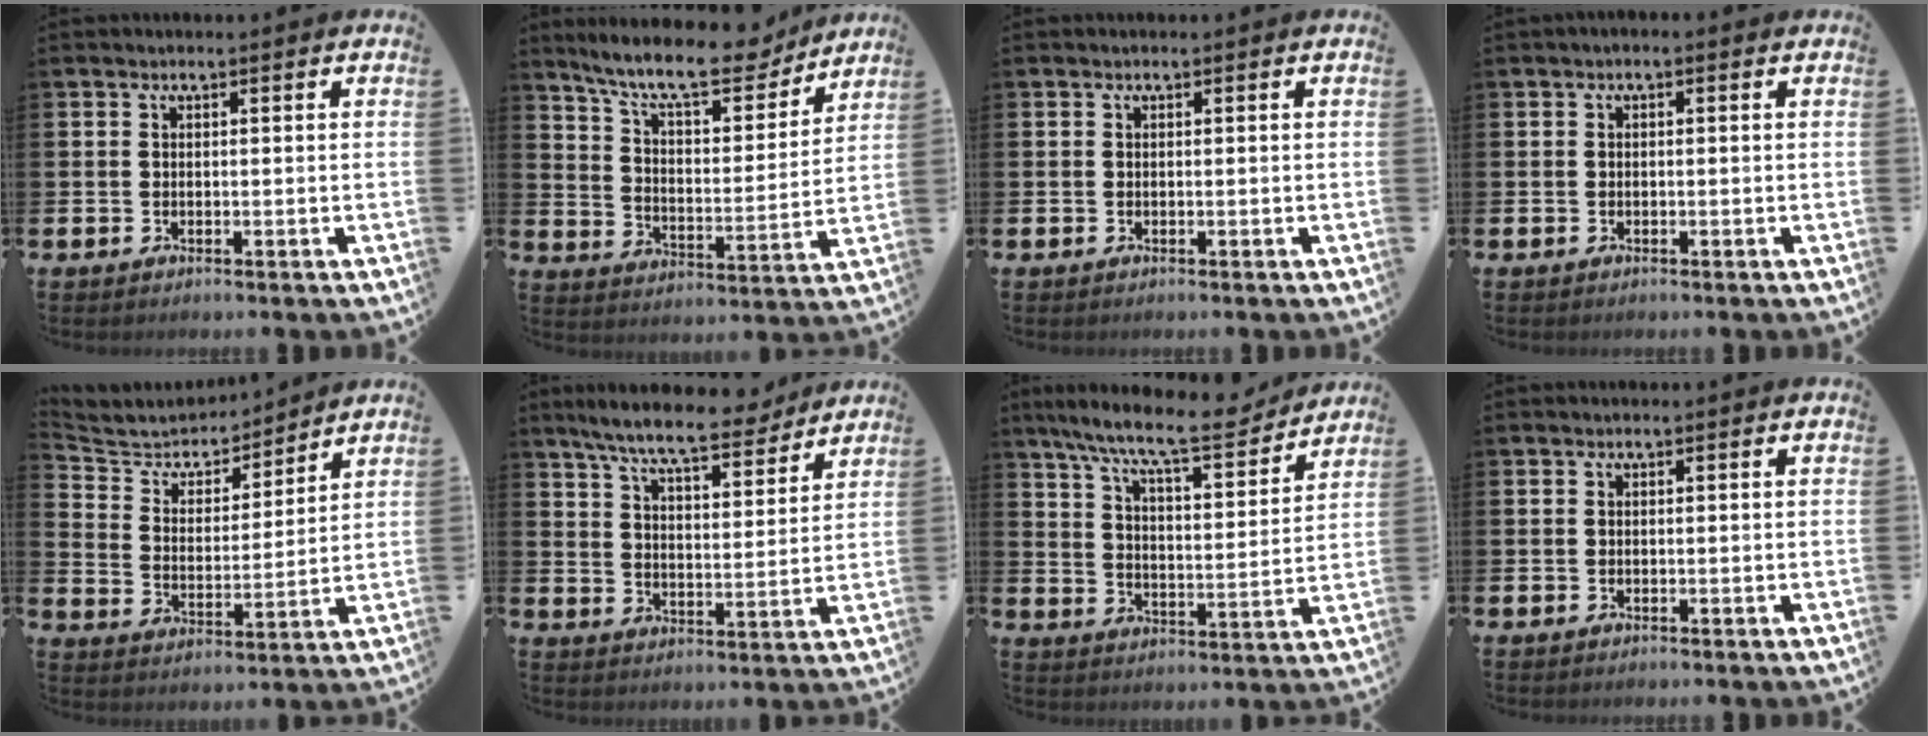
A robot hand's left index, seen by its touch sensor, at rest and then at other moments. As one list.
[{"total": 11.5, "force": [10.1, 2.8, 4.8], "torque": [-0.115, -0.061, 0.171]}, {"total": 0.0}, {"total": 0.6, "force": [-0.4, 0.2, 0.4], "torque": [-0.008, 0.000, -0.008]}, {"total": 6.0, "force": [5.7, 1.7, 0.3], "torque": [-0.049, -0.045, 0.098]}, {"total": 8.8, "force": [7.9, 1.1, 3.6], "torque": [-0.095, -0.043, 0.139]}, {"total": 10.5, "force": [9.3, 1.6, 4.7], "torque": [-0.117, -0.056, 0.155]}, {"total": 0.0}]